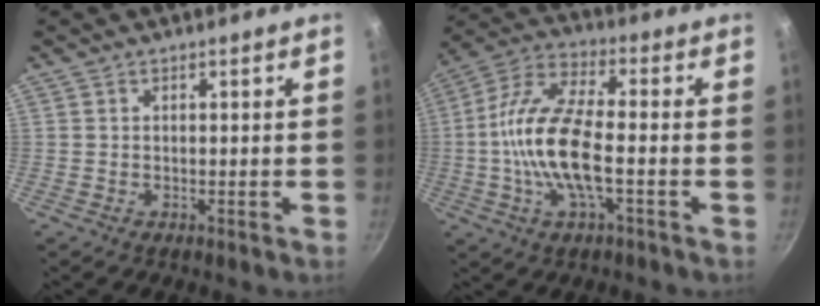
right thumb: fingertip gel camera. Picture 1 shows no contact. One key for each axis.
{"total": 15.1, "fx": -2.4, "fy": 5.5, "fz": 13.8, "tx": -0.273, "ty": 0.034, "tz": -0.064}